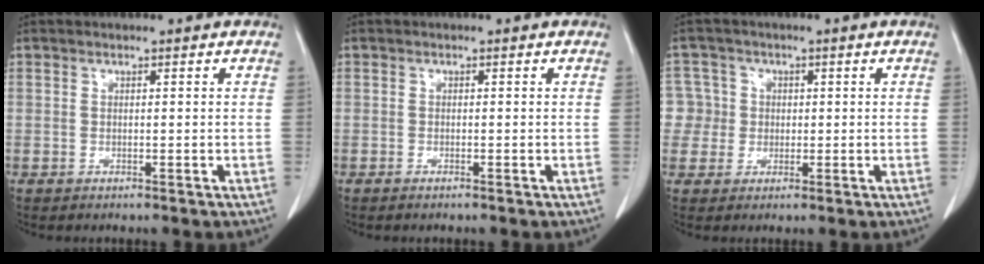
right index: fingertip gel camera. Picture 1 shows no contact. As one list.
[{"total": 0.8, "force": [-0.7, 0.1, 0.4], "torque": [-0.012, -0.002, -0.009]}, {"total": 5.0, "force": [0.2, 5.0, -0.2], "torque": [0.016, 0.019, 0.007]}]